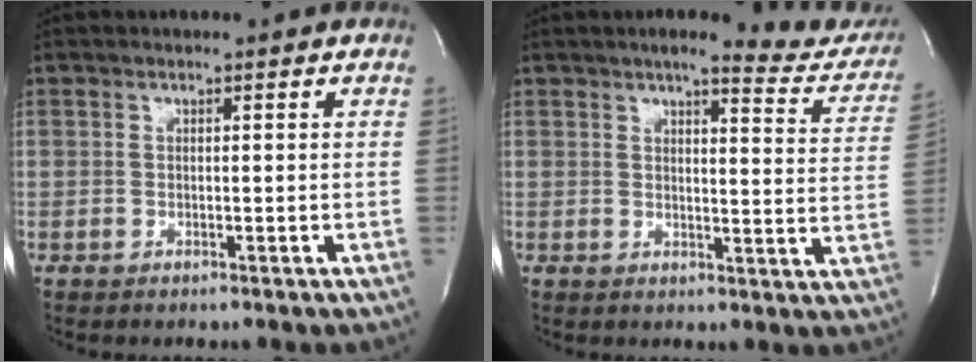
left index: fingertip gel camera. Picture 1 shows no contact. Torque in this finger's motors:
{"motor_torque": [-0.55, -0.71, 0.09, 0.00]}